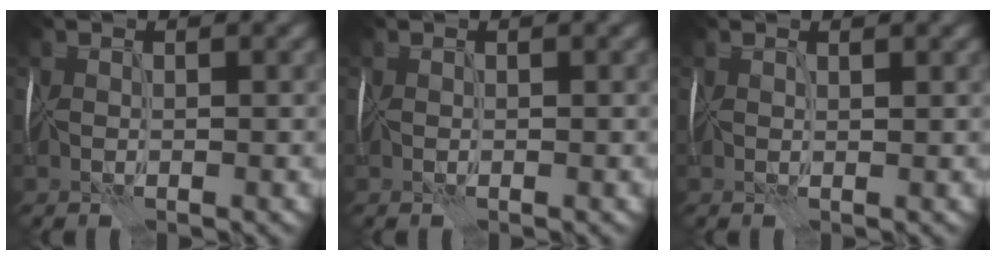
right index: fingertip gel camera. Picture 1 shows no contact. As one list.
[{"total": 0.0}, {"total": 0.7, "force": [0.6, 0.0, 0.3], "torque": [-0.003, 0.001, 0.008]}]